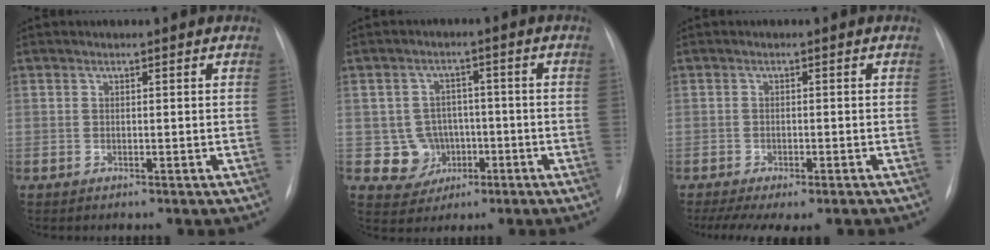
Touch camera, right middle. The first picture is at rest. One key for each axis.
{"total": 5.8, "fx": -1.3, "fy": 5.6, "fz": 0.8, "tx": -0.008, "ty": 0.011, "tz": -0.012}
{"total": 9.1, "fx": -6.7, "fy": 3.0, "fz": 5.3, "tx": -0.085, "ty": -0.004, "tz": -0.096}